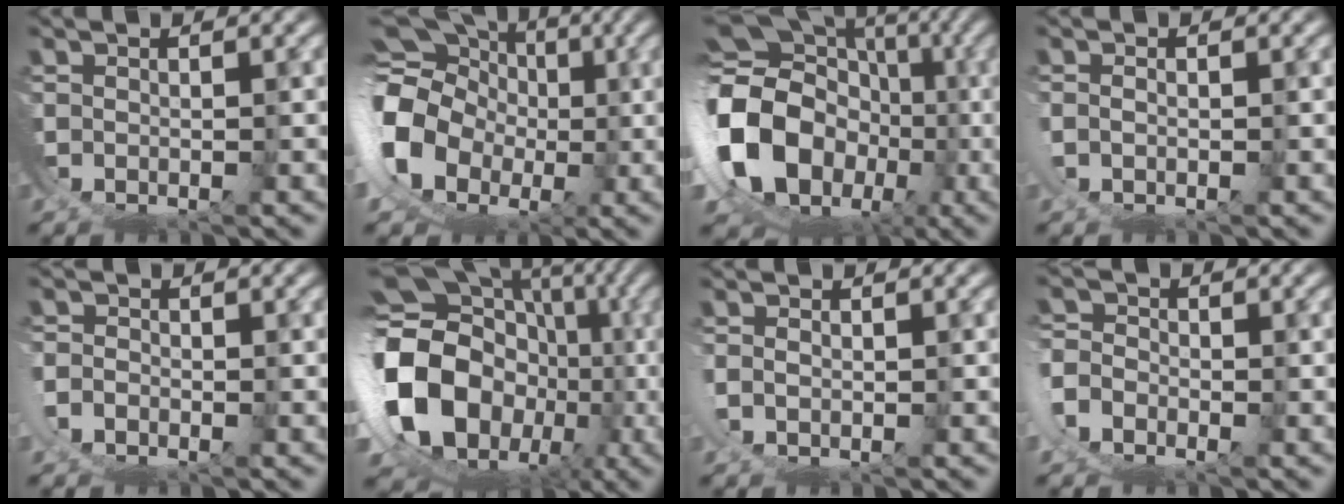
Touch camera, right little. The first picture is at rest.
{"total": 12.7, "force": [1.7, 11.7, 4.7], "torque": [-0.144, -0.027, 0.024]}
{"total": 15.9, "force": [-0.6, 13.8, 8.0], "torque": [-0.195, -0.053, -0.003]}
{"total": 0.5, "force": [0.2, 0.4, 0.2], "torque": [-0.008, -0.003, 0.003]}
{"total": 2.5, "force": [-1.3, 2.2, -0.1], "torque": [-0.010, -0.014, -0.021]}
{"total": 16.1, "force": [-0.1, 12.9, 9.7], "torque": [-0.210, -0.033, 0.004]}
{"total": 0.7, "force": [0.7, 0.2, -0.2], "torque": [-0.005, -0.002, 0.012]}
{"total": 4.3, "force": [-2.0, 3.9, 0.3], "torque": [-0.033, -0.017, -0.036]}